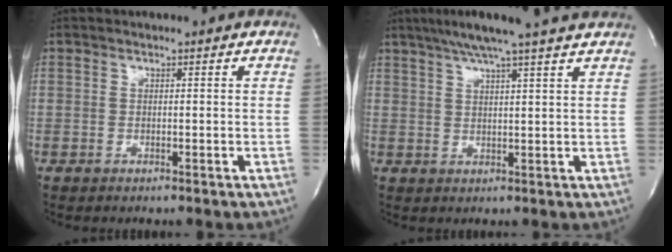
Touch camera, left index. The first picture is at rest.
{"total": 10.6, "force": [8.9, -1.2, 5.6], "torque": [-0.094, 0.019, 0.113]}